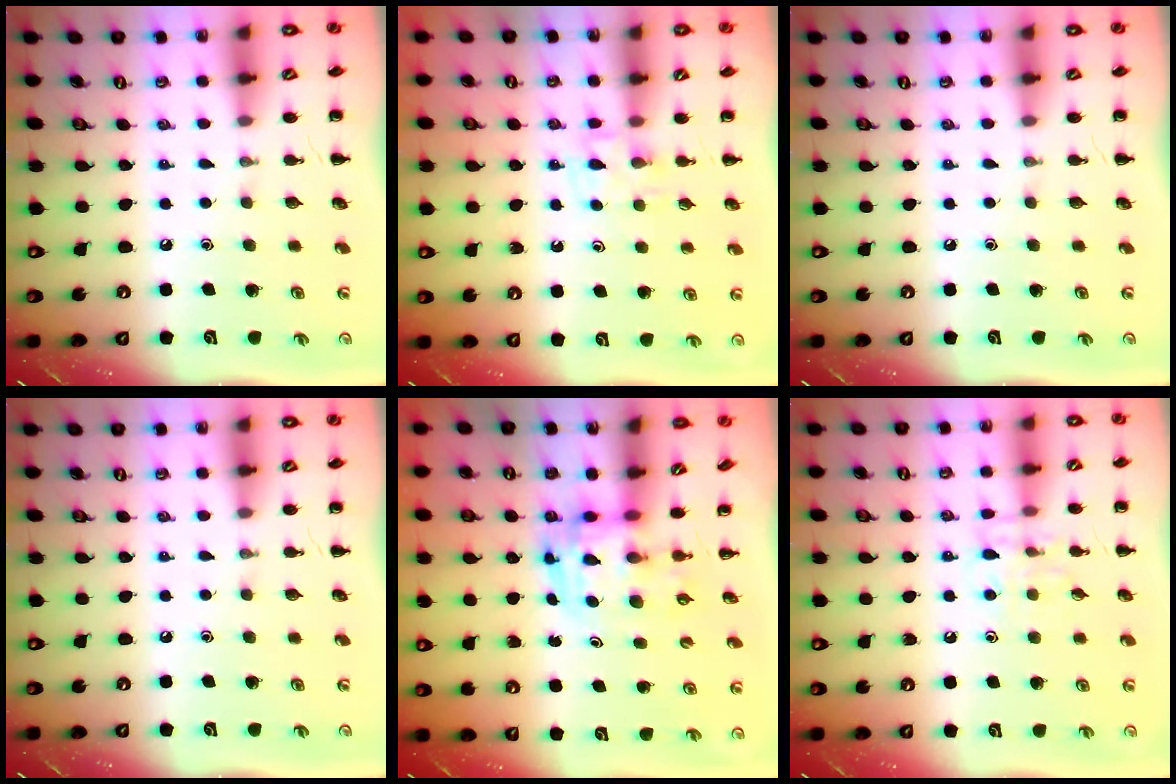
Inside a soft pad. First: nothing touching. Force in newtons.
{"total": 5.7, "press": 5.5, "slide": 1.5}
{"total": 0.0}
{"total": 0.0}
{"total": 3.5, "press": 3.5, "slide": 0.6}
{"total": 7.6, "press": 7.6, "slide": 0.4}